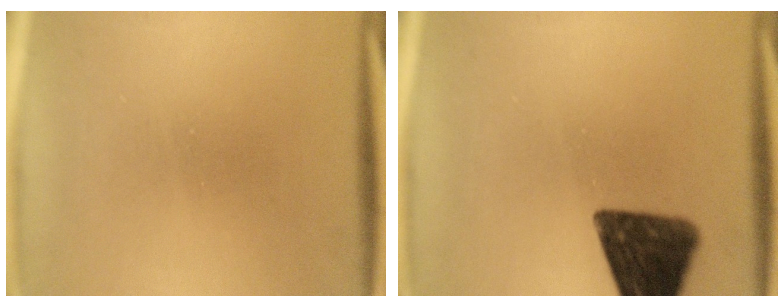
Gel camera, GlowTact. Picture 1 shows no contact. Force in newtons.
{"total": 15.0}